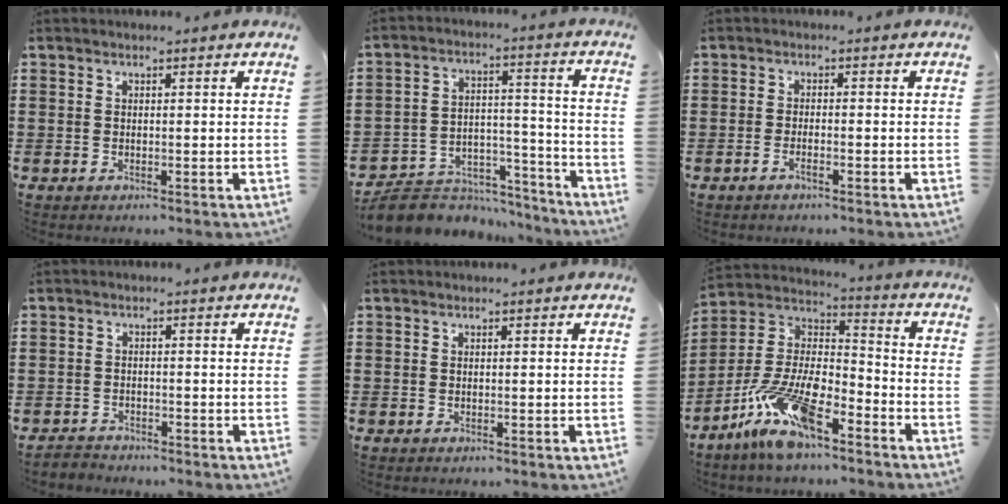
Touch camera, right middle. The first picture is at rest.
{"total": 7.4, "force": [-6.7, 2.7, 1.3], "torque": [-0.028, 0.022, -0.130]}
{"total": 1.5, "force": [-1.0, 0.3, 1.0], "torque": [-0.028, -0.004, -0.020]}
{"total": 1.8, "force": [-1.8, 0.4, -0.2], "torque": [-0.003, -0.001, -0.040]}
{"total": 0.0}
{"total": 14.0, "force": [-9.4, 4.4, 9.5], "torque": [-0.214, 0.015, -0.185]}